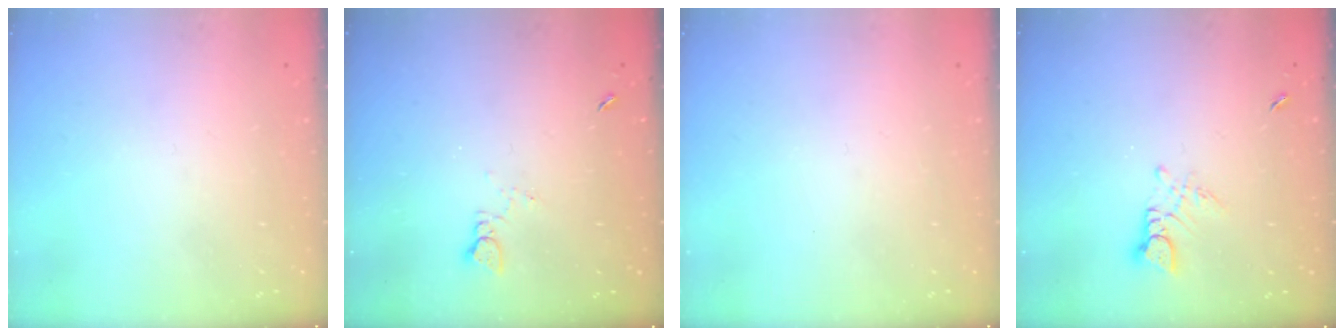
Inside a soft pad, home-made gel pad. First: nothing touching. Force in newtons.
{"total": 2.1, "press": 2.1, "slide": 0.3}
{"total": 0.0}
{"total": 3.2, "press": 3.2, "slide": 0.3}